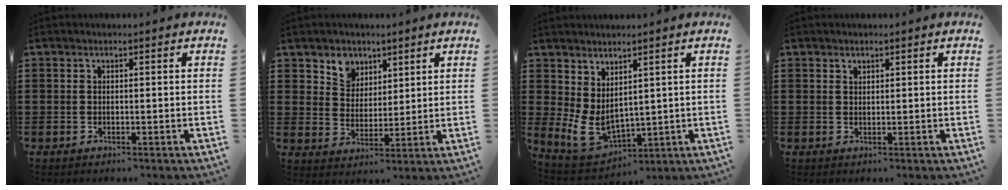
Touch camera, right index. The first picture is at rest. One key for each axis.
{"total": 4.8, "fx": 3.1, "fy": 3.7, "fz": 0.2, "tx": -0.029, "ty": 0.006, "tz": 0.057}
{"total": 5.0, "fx": 1.4, "fy": 3.2, "fz": 3.6, "tx": -0.101, "ty": -0.017, "tz": 0.027}
{"total": 1.0, "fx": 0.9, "fy": 0.6, "fz": 0.1, "tx": -0.003, "ty": 0.001, "tz": 0.017}